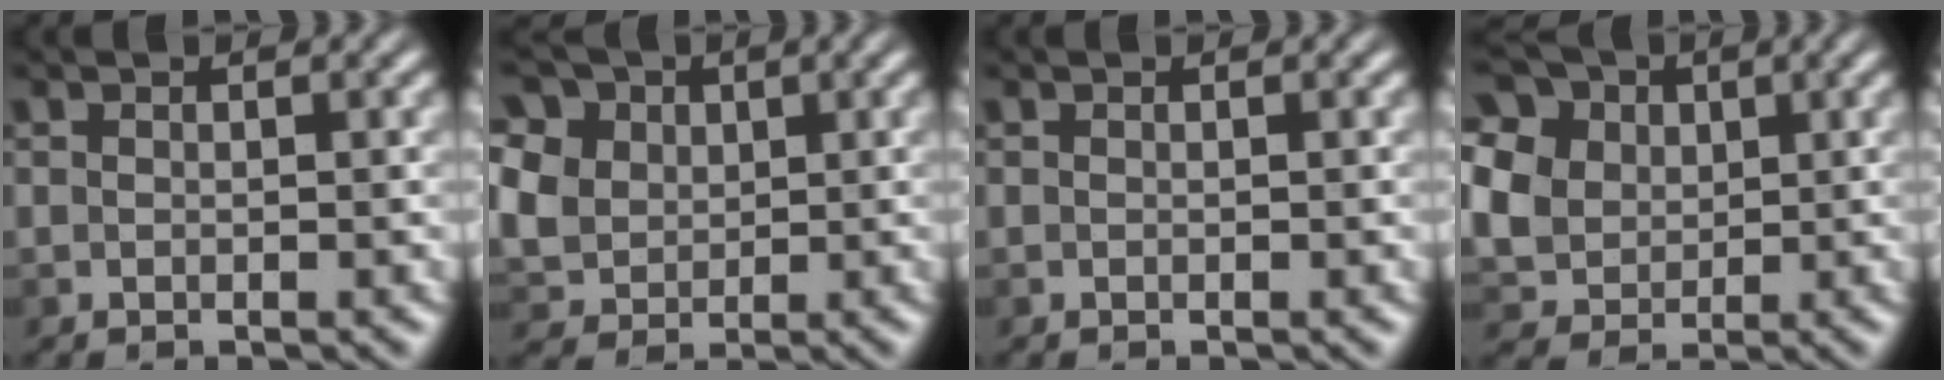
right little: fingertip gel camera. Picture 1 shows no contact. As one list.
[{"total": 9.6, "force": [4.3, 7.2, 4.6], "torque": [-0.121, 0.024, 0.075]}, {"total": 0.0}, {"total": 13.6, "force": [5.5, 10.5, 6.7], "torque": [-0.185, 0.027, 0.108]}]